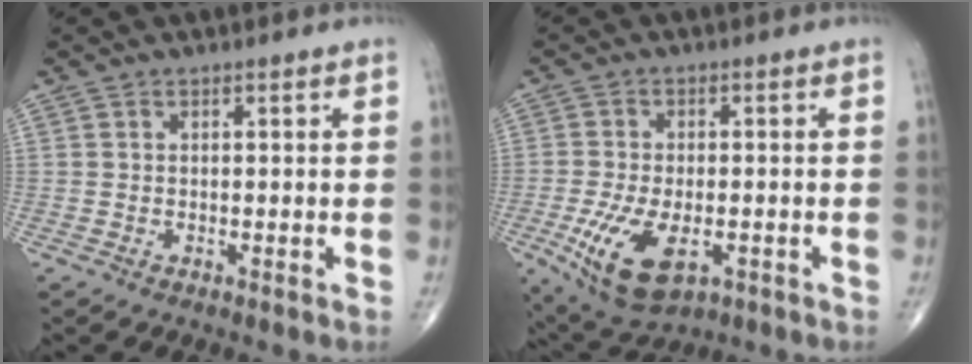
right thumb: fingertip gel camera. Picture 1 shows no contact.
{"total": 11.9, "force": [-4.1, 6.1, 9.4], "torque": [-0.178, -0.002, -0.057]}